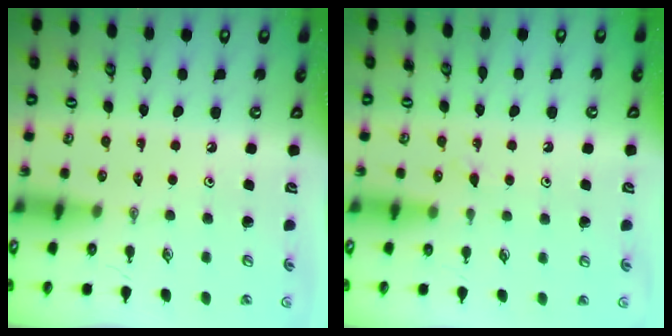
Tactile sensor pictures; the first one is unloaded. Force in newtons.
{"total": 6.0, "press": 6.0, "slide": 0.7}